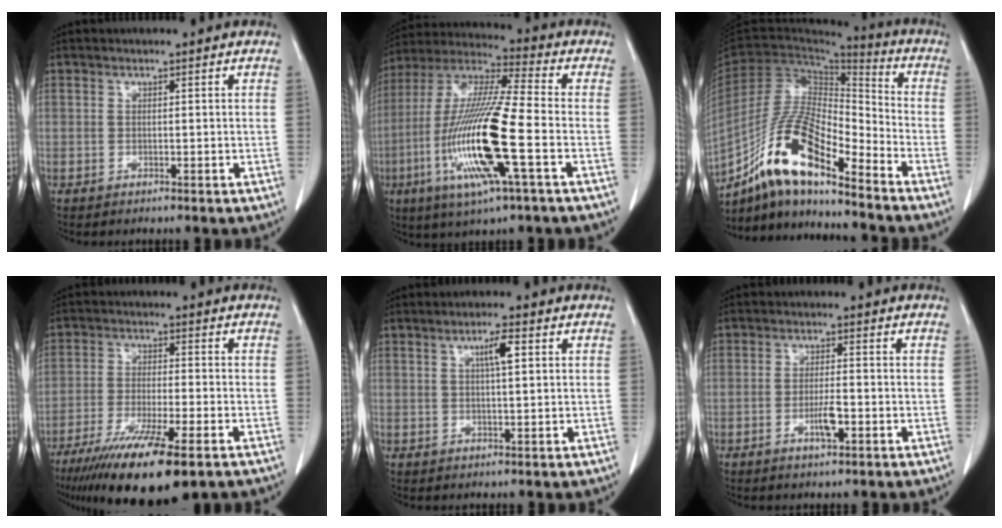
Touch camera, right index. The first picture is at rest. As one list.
[{"total": 19.1, "force": [-5.4, 1.3, 18.3], "torque": [-0.387, -0.021, -0.105]}, {"total": 15.0, "force": [-10.6, 3.2, 10.2], "torque": [-0.196, 0.011, -0.191]}, {"total": 15.5, "force": [-10.3, 2.0, 11.5], "torque": [-0.189, -0.042, -0.169]}, {"total": 3.3, "force": [1.1, 0.3, 3.1], "torque": [-0.053, 0.003, 0.019]}, {"total": 3.5, "force": [-1.3, 0.6, 3.2], "torque": [-0.058, -0.001, -0.023]}]